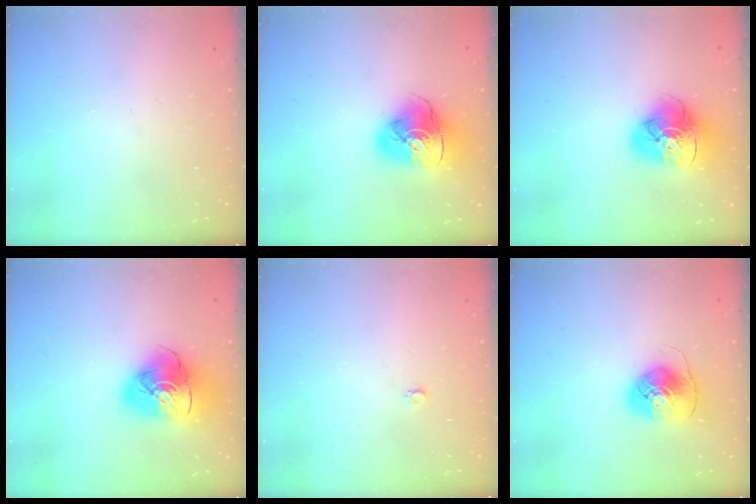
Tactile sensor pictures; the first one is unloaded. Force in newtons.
{"total": 16.1, "press": 16.0, "slide": 2.1}
{"total": 13.8, "press": 13.7, "slide": 1.4}
{"total": 16.0, "press": 15.8, "slide": 2.1}
{"total": 2.6, "press": 2.6, "slide": 0.3}
{"total": 8.1, "press": 8.1, "slide": 0.6}